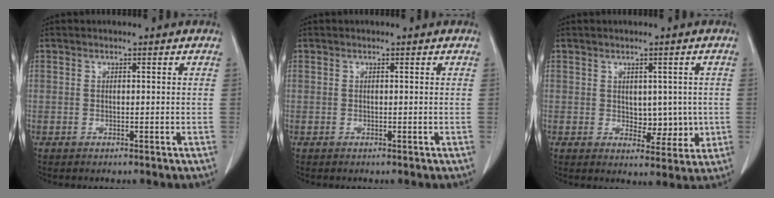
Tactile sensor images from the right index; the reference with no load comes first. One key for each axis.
{"total": 0.0}
{"total": 4.6, "fx": -0.1, "fy": 2.9, "fz": 3.5, "tx": -0.033, "ty": -0.001, "tz": 0.007}